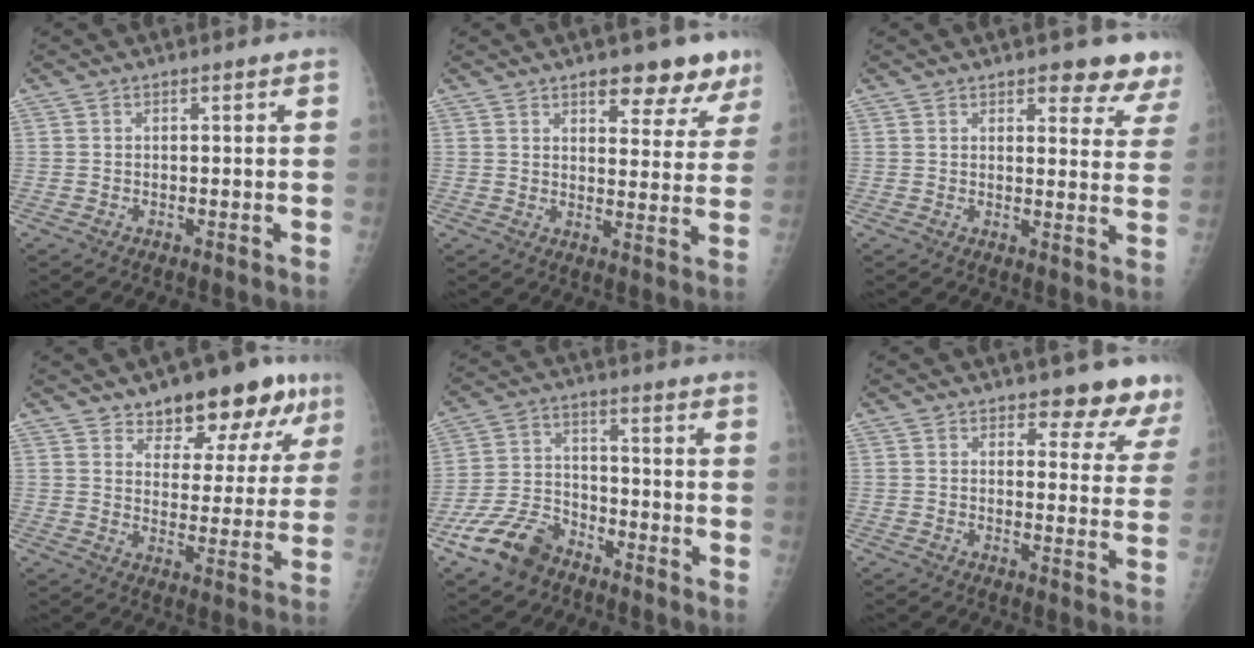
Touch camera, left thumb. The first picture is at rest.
{"total": 10.6, "force": [7.3, 4.4, 6.4], "torque": [-0.037, -0.039, 0.092]}
{"total": 8.2, "force": [6.7, 3.1, 3.6], "torque": [-0.004, -0.036, 0.061]}
{"total": 15.1, "force": [10.1, 7.0, 8.9], "torque": [-0.064, -0.045, 0.142]}
{"total": 10.6, "force": [-7.2, 6.2, 4.7], "torque": [-0.087, 0.038, -0.141]}
{"total": 9.2, "force": [8.0, 3.2, 3.1], "torque": [0.002, -0.052, 0.077]}